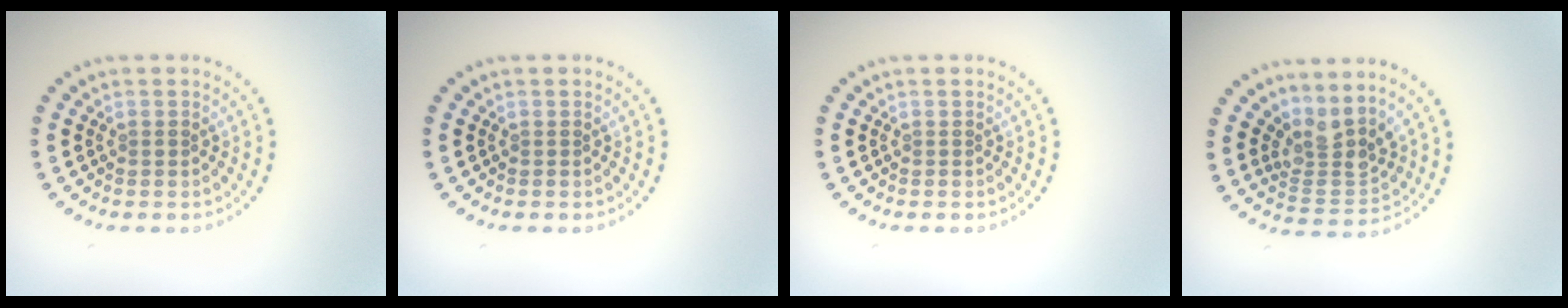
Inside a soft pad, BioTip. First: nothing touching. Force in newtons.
{"total": 0.0}
{"total": 0.0}
{"total": 3.5, "press": 2.6, "slide": 2.3}